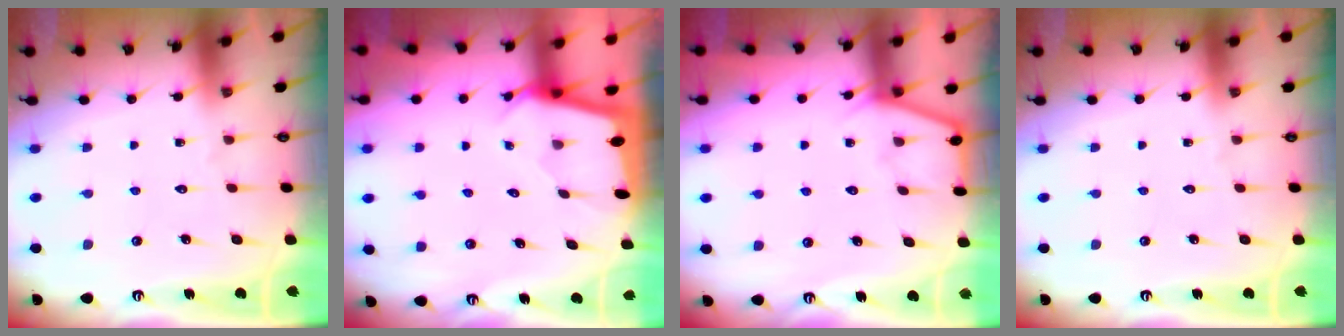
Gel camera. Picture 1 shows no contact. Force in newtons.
{"total": 1.5, "press": 1.5, "slide": 0.1}
{"total": 5.5, "press": 5.5, "slide": 0.4}
{"total": 0.0}